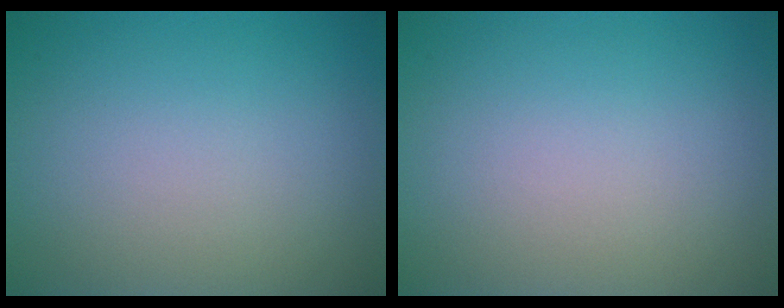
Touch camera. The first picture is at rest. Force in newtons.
{"total": 0.0}